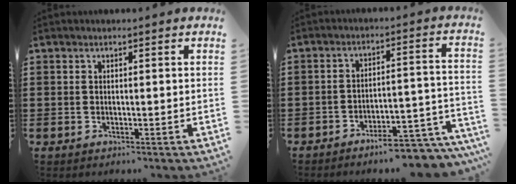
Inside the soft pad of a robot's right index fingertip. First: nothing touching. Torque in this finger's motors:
{"motor_torque": [1.09, 1.05, 0.93, 0.05]}